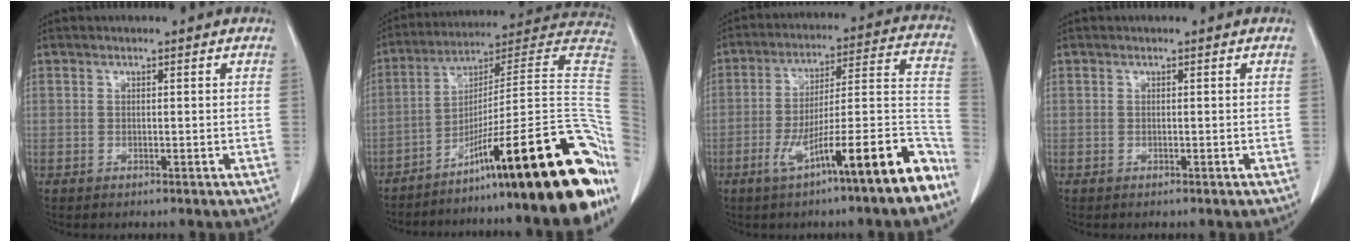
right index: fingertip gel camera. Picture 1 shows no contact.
{"total": 30.5, "force": [-15.1, 2.1, 26.5], "torque": [-0.253, 0.029, -0.234]}
{"total": 17.4, "force": [-10.0, 0.8, 14.2], "torque": [-0.172, 0.014, -0.155]}
{"total": 0.0}